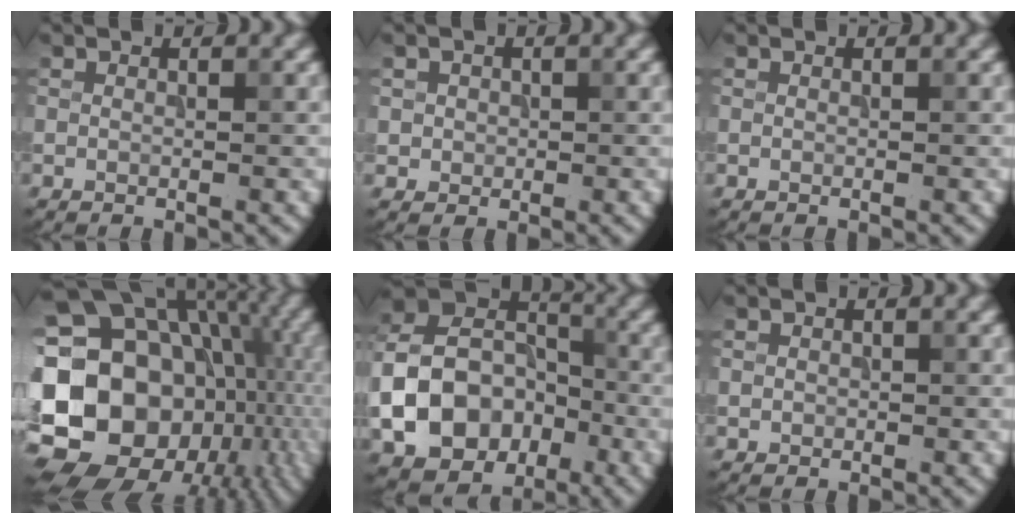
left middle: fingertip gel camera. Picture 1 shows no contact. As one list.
[{"total": 1.3, "force": [0.1, 1.3, 0.2], "torque": [0.007, -0.005, 0.006]}, {"total": 0.0}, {"total": 21.4, "force": [-2.7, 16.7, 13.1], "torque": [-0.209, 0.011, -0.045]}, {"total": 12.1, "force": [-3.6, 9.2, 6.9], "torque": [-0.148, 0.003, -0.079]}, {"total": 0.7, "force": [0.0, 0.7, 0.1], "torque": [0.003, -0.003, -0.001]}]